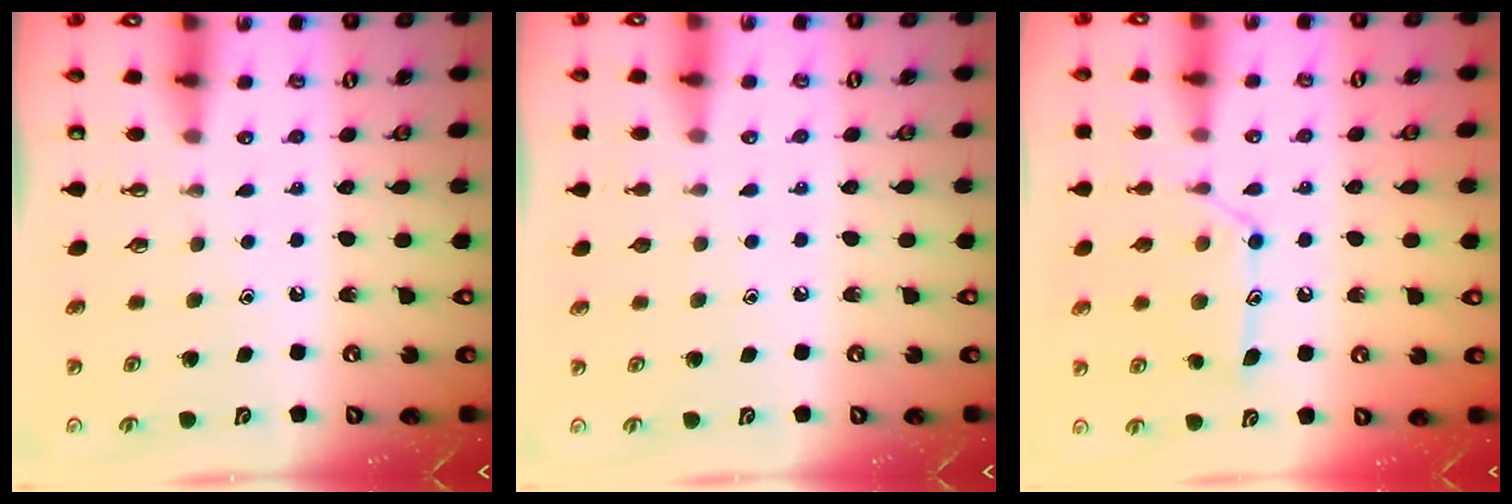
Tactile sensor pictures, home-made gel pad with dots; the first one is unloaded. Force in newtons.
{"total": 0.0}
{"total": 14.0, "press": 14.0, "slide": 1.0}